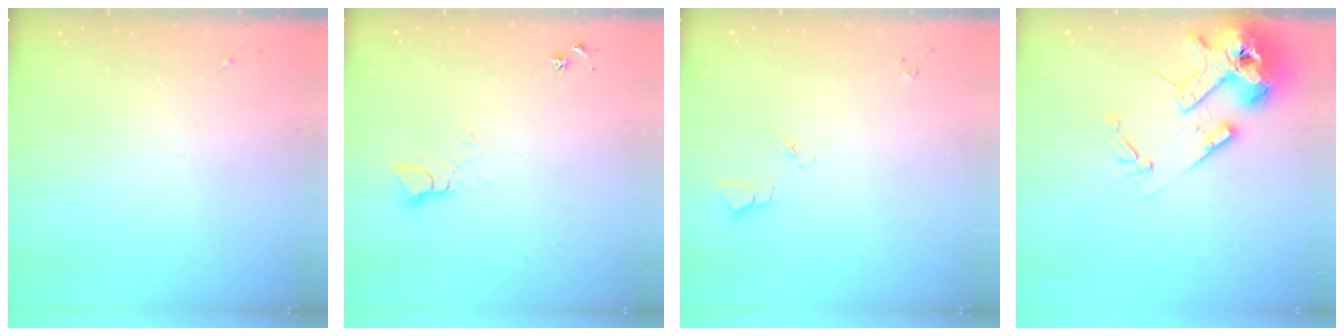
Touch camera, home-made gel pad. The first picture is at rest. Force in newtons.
{"total": 5.4, "press": 5.4, "slide": 0.5}
{"total": 3.9, "press": 3.9, "slide": 0.7}
{"total": 16.3, "press": 16.2, "slide": 2.3}